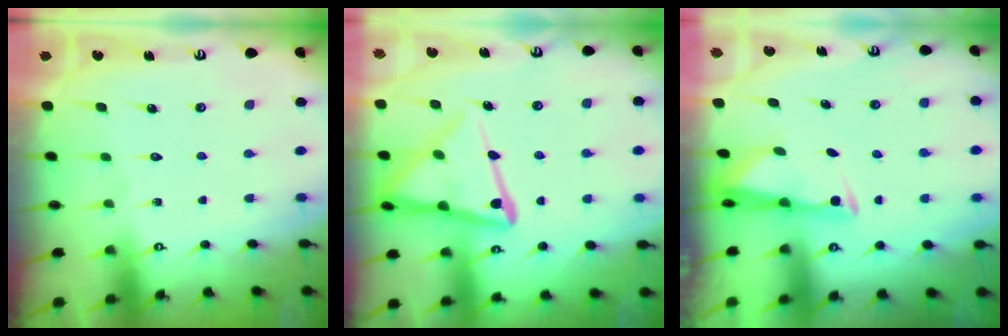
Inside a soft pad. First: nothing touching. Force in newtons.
{"total": 15.6, "press": 15.5, "slide": 1.5}
{"total": 2.6, "press": 2.6, "slide": 0.4}